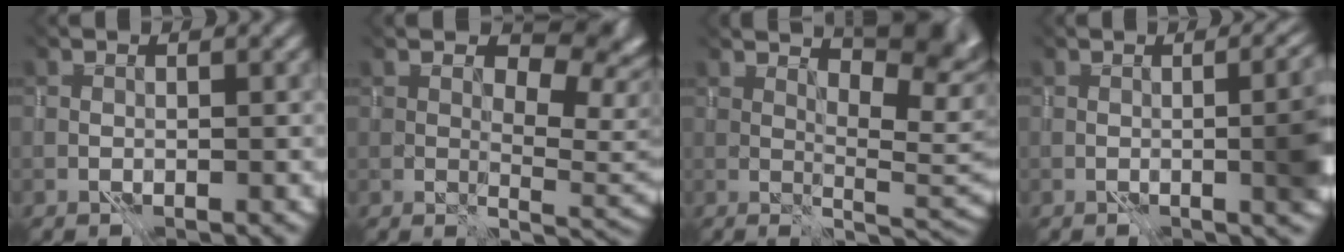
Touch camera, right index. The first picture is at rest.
{"total": 5.6, "force": [1.8, 3.0, 4.4], "torque": [-0.046, -0.010, 0.047]}
{"total": 6.5, "force": [3.0, 2.1, 5.4], "torque": [-0.071, -0.004, 0.069]}
{"total": 4.9, "force": [-0.9, 1.2, 4.7], "torque": [-0.020, 0.006, -0.005]}